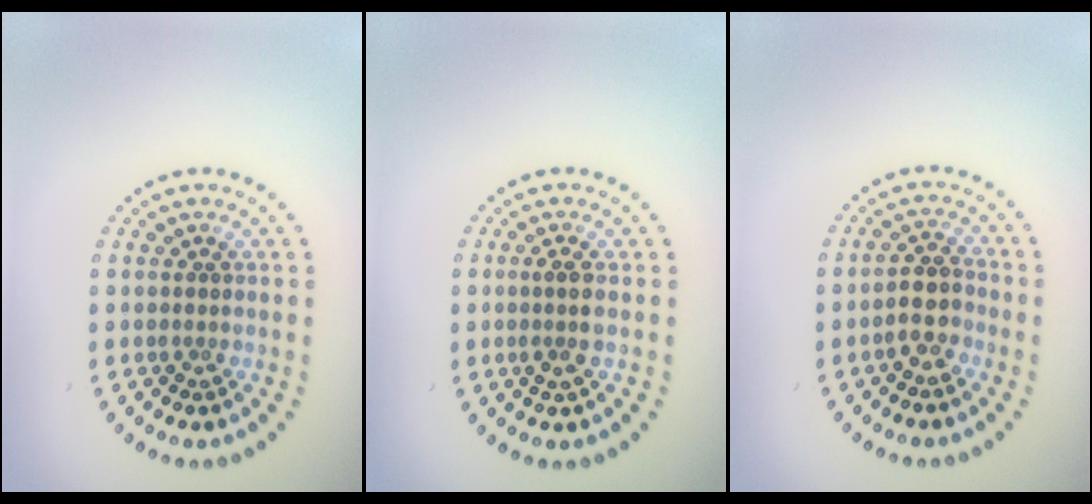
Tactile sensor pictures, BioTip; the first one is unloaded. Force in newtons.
{"total": 1.6, "press": 1.4, "slide": 0.7}
{"total": 2.5, "press": 2.2, "slide": 1.2}